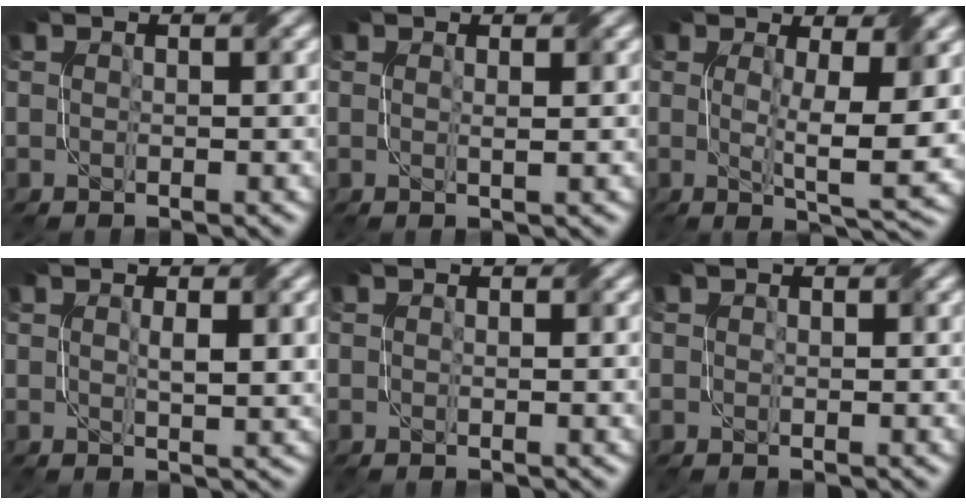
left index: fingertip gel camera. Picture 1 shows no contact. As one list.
[{"total": 1.2, "force": [0.4, 0.1, 1.1], "torque": [-0.017, 0.001, -0.001]}, {"total": 7.5, "force": [1.0, 1.8, 7.2], "torque": [-0.111, -0.014, 0.019]}, {"total": 2.9, "force": [0.6, 0.6, 2.7], "torque": [-0.049, 0.000, 0.013]}, {"total": 1.0, "force": [0.2, 0.0, 1.0], "torque": [-0.016, 0.000, 0.002]}, {"total": 1.0, "force": [0.2, 0.5, 0.9], "torque": [-0.013, -0.002, 0.006]}]